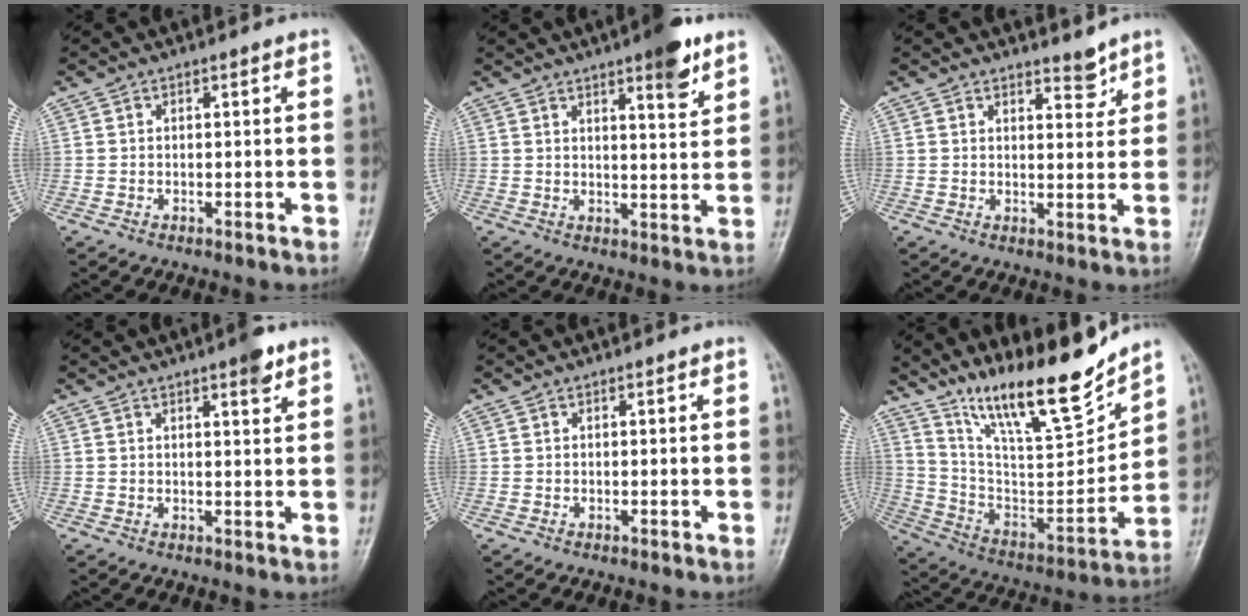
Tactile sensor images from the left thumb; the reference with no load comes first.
{"total": 7.4, "force": [4.7, 1.6, 5.5], "torque": [-0.068, -0.026, 0.065]}
{"total": 2.7, "force": [2.4, 0.9, 1.0], "torque": [-0.003, -0.022, 0.039]}
{"total": 4.1, "force": [2.7, 0.8, 3.0], "torque": [-0.038, -0.015, 0.037]}
{"total": 0.0}
{"total": 20.5, "force": [16.1, 3.9, 12.1], "torque": [-0.162, -0.095, 0.288]}